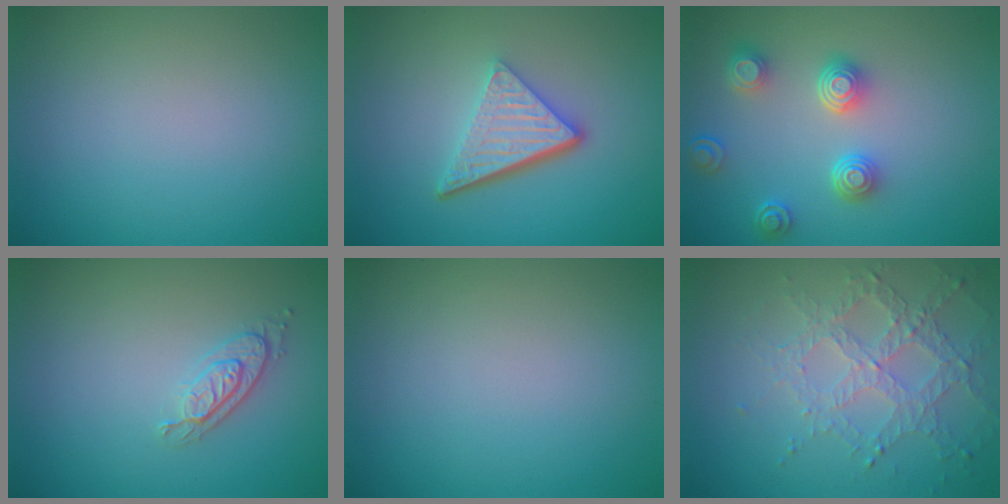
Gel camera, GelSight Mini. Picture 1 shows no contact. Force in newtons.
{"total": 5.3, "press": 3.6, "slide": 3.9}
{"total": 4.2, "press": 3.4, "slide": 2.6}
{"total": 2.0, "press": 1.8, "slide": 0.9}
{"total": 0.0}
{"total": 3.9, "press": 3.0, "slide": 2.5}